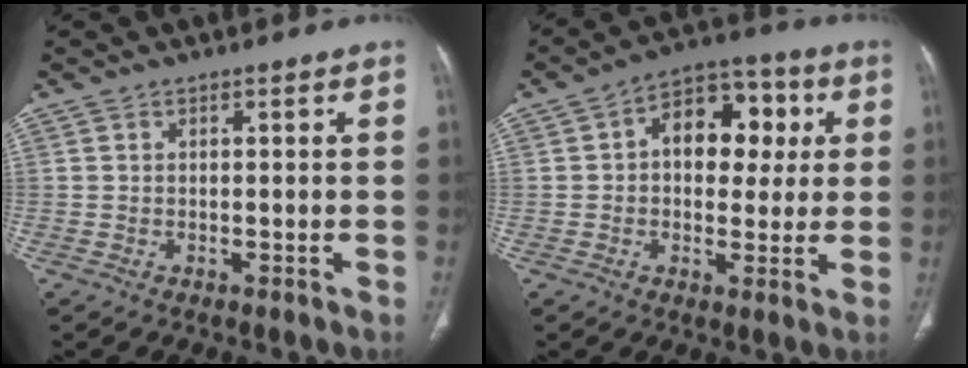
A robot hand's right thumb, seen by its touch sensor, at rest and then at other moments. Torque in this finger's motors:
{"motor_torque": [-0.65, 1.00, 0.24, 0.03, 0.07]}